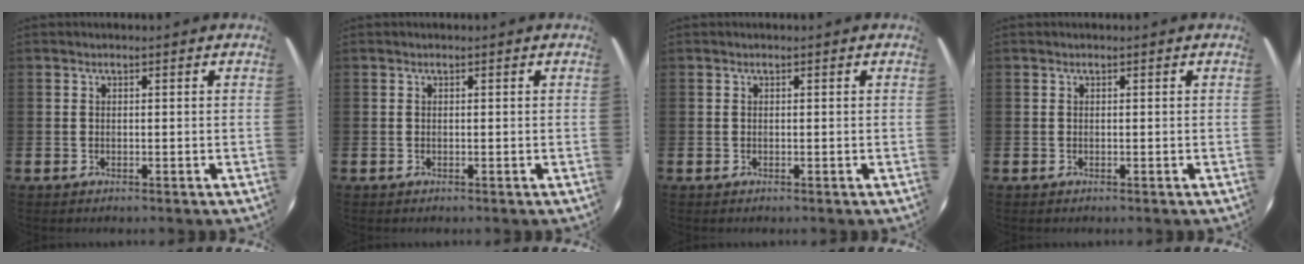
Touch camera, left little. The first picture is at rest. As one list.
[{"total": 0.0}, {"total": 0.0}, {"total": 0.0}]